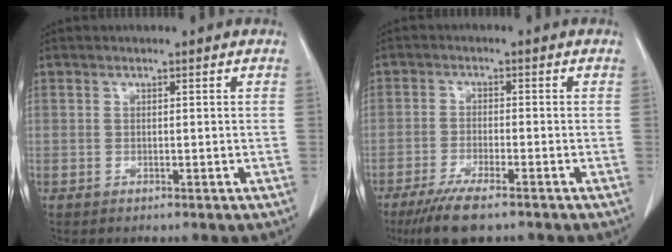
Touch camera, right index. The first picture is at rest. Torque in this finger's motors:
{"motor_torque": [0.68, -0.64, 0.29, 0.09]}